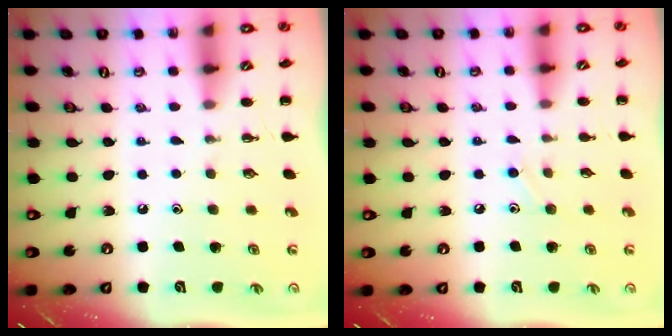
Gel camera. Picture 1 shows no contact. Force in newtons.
{"total": 5.8, "press": 5.4, "slide": 1.9}